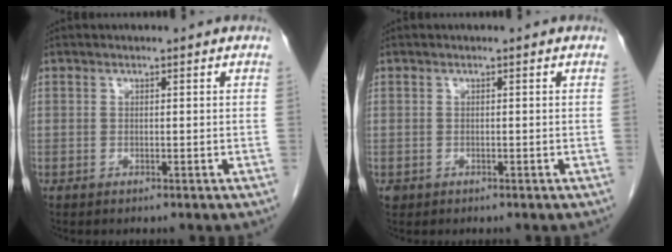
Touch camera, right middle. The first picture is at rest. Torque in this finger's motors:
{"motor_torque": [0.11, 0.01, 0.00, 0.00]}